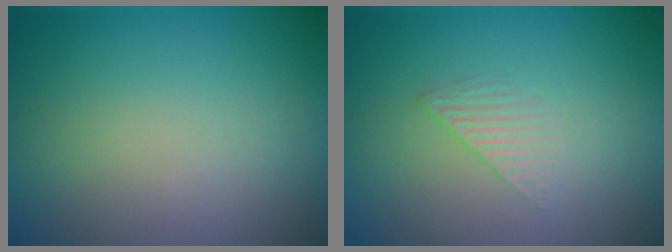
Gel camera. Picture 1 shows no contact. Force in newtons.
{"total": 1.4, "press": 0.3, "slide": 1.4}